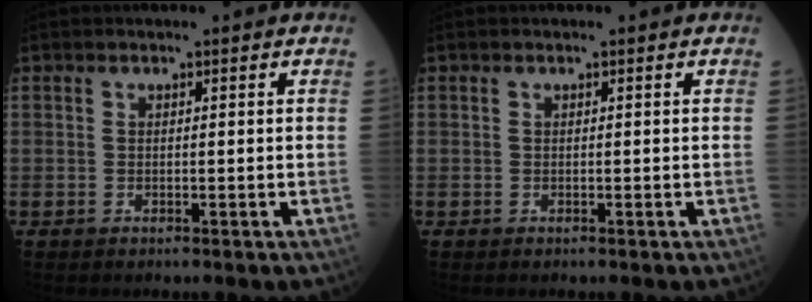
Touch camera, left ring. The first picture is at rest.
{"total": 0.0}